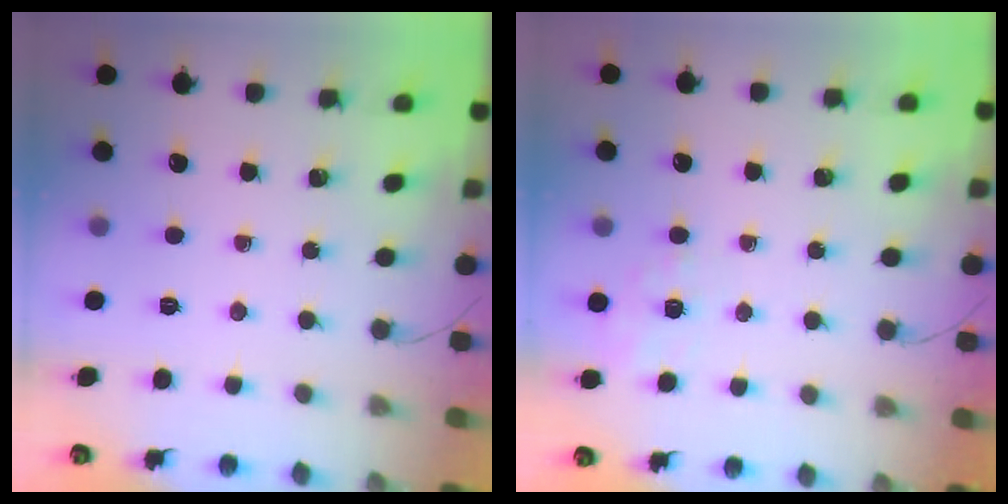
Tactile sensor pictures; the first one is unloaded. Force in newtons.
{"total": 1.4, "press": 0.4, "slide": 1.4}